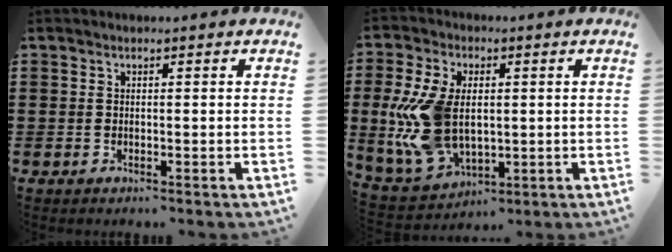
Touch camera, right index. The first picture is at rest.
{"total": 13.1, "force": [0.3, 8.2, 10.2], "torque": [-0.246, -0.002, 0.009]}